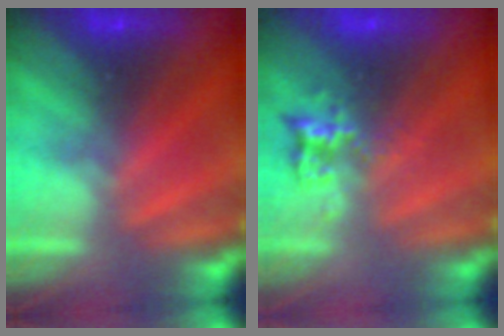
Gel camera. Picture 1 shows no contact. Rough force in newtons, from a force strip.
{"total": 2.4}